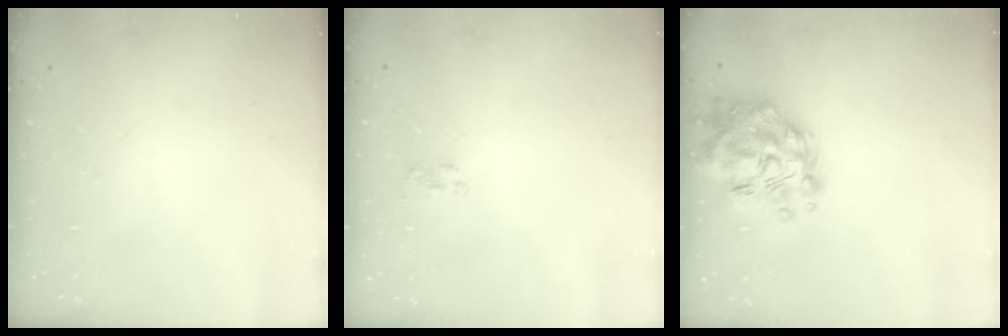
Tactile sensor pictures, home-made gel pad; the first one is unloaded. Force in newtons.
{"total": 1.3, "press": 1.2, "slide": 0.5}
{"total": 17.0, "press": 16.3, "slide": 4.9}